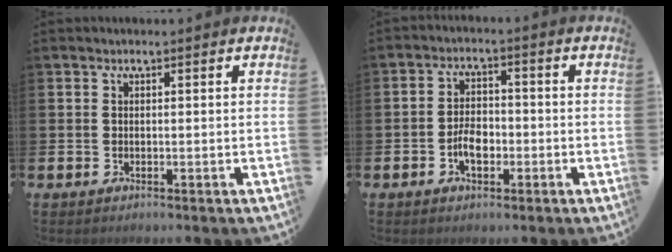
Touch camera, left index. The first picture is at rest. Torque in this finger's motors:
{"motor_torque": [0.14, 0.17, 0.11, 0.04]}